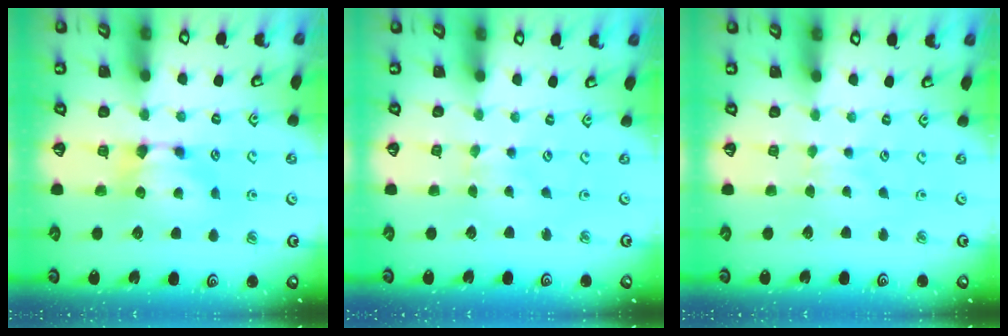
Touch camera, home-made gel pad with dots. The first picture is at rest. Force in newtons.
{"total": 2.0, "press": 2.0, "slide": 0.1}
{"total": 3.4, "press": 3.4, "slide": 0.4}